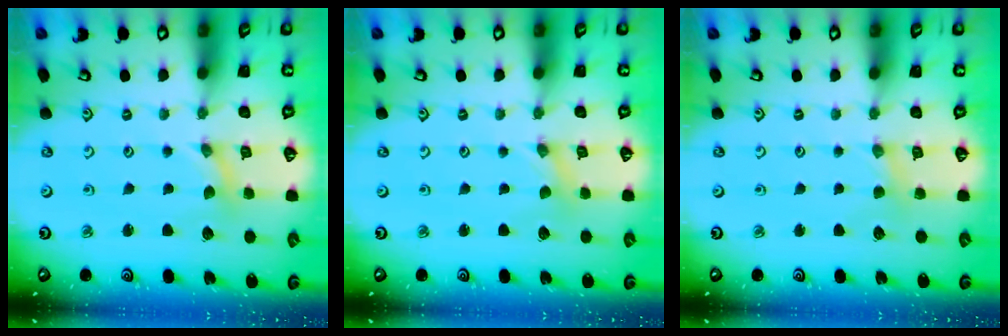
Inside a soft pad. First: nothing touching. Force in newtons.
{"total": 0.0}
{"total": 2.8, "press": 2.8, "slide": 0.3}